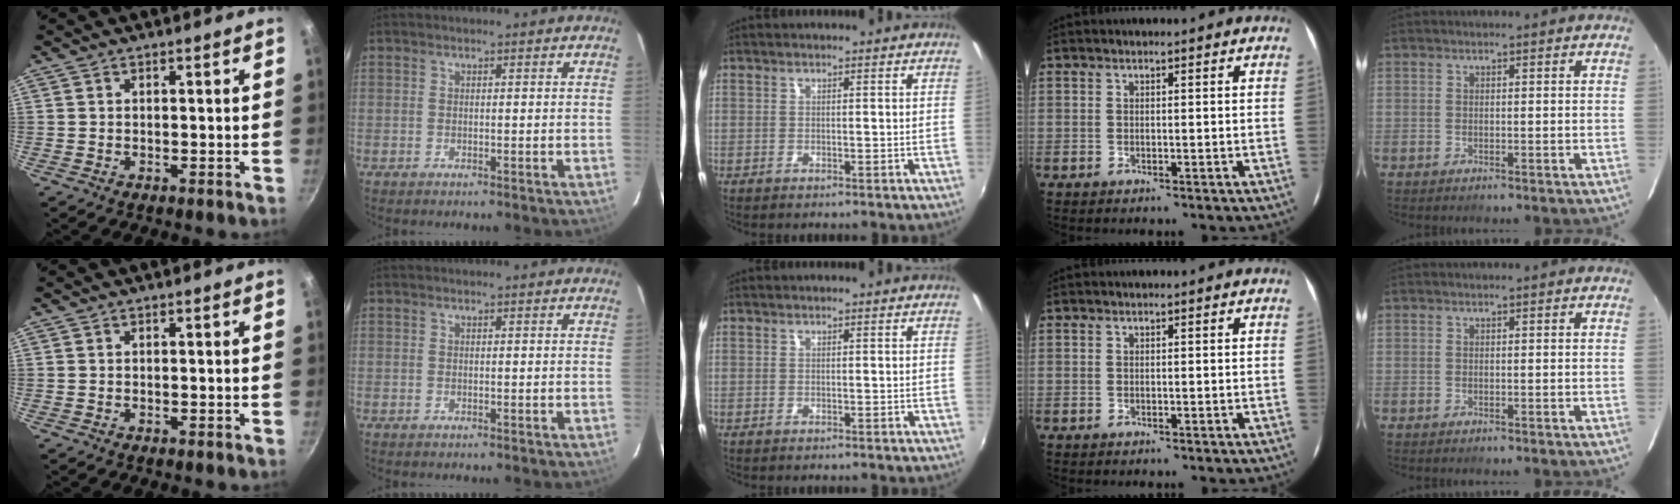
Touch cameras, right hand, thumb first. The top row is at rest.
{}